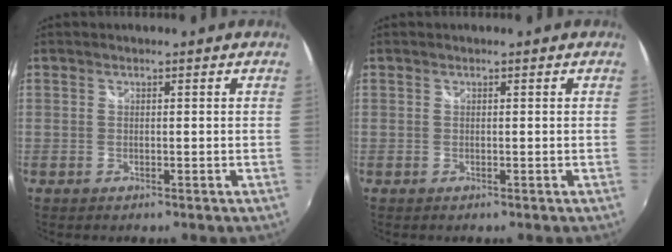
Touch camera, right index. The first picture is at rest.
{"total": 0.0}